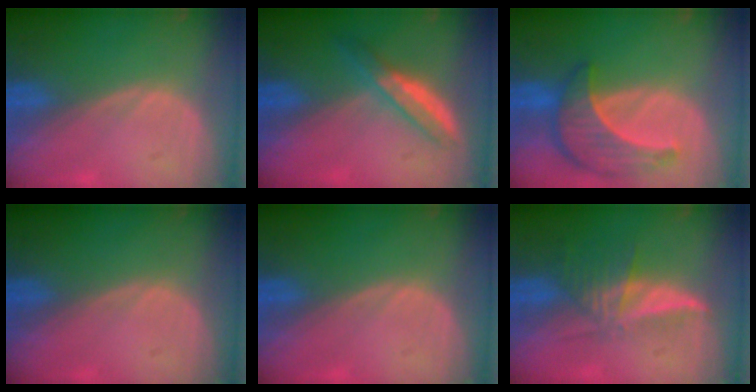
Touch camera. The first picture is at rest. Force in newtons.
{"total": 5.2, "press": 4.6, "slide": 2.4}
{"total": 8.7, "press": 7.9, "slide": 3.7}
{"total": 0.0}
{"total": 0.0}
{"total": 6.2, "press": 5.5, "slide": 2.8}